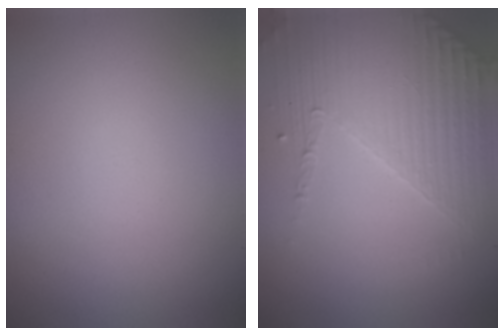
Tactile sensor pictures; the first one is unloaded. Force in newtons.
{"total": 4.4, "press": 3.3, "slide": 2.9}